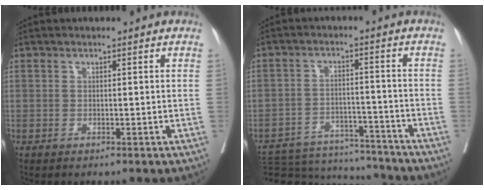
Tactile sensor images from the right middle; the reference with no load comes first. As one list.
[{"total": 14.6, "force": [-13.9, 3.7, 2.5], "torque": [-0.041, 0.014, -0.198]}]